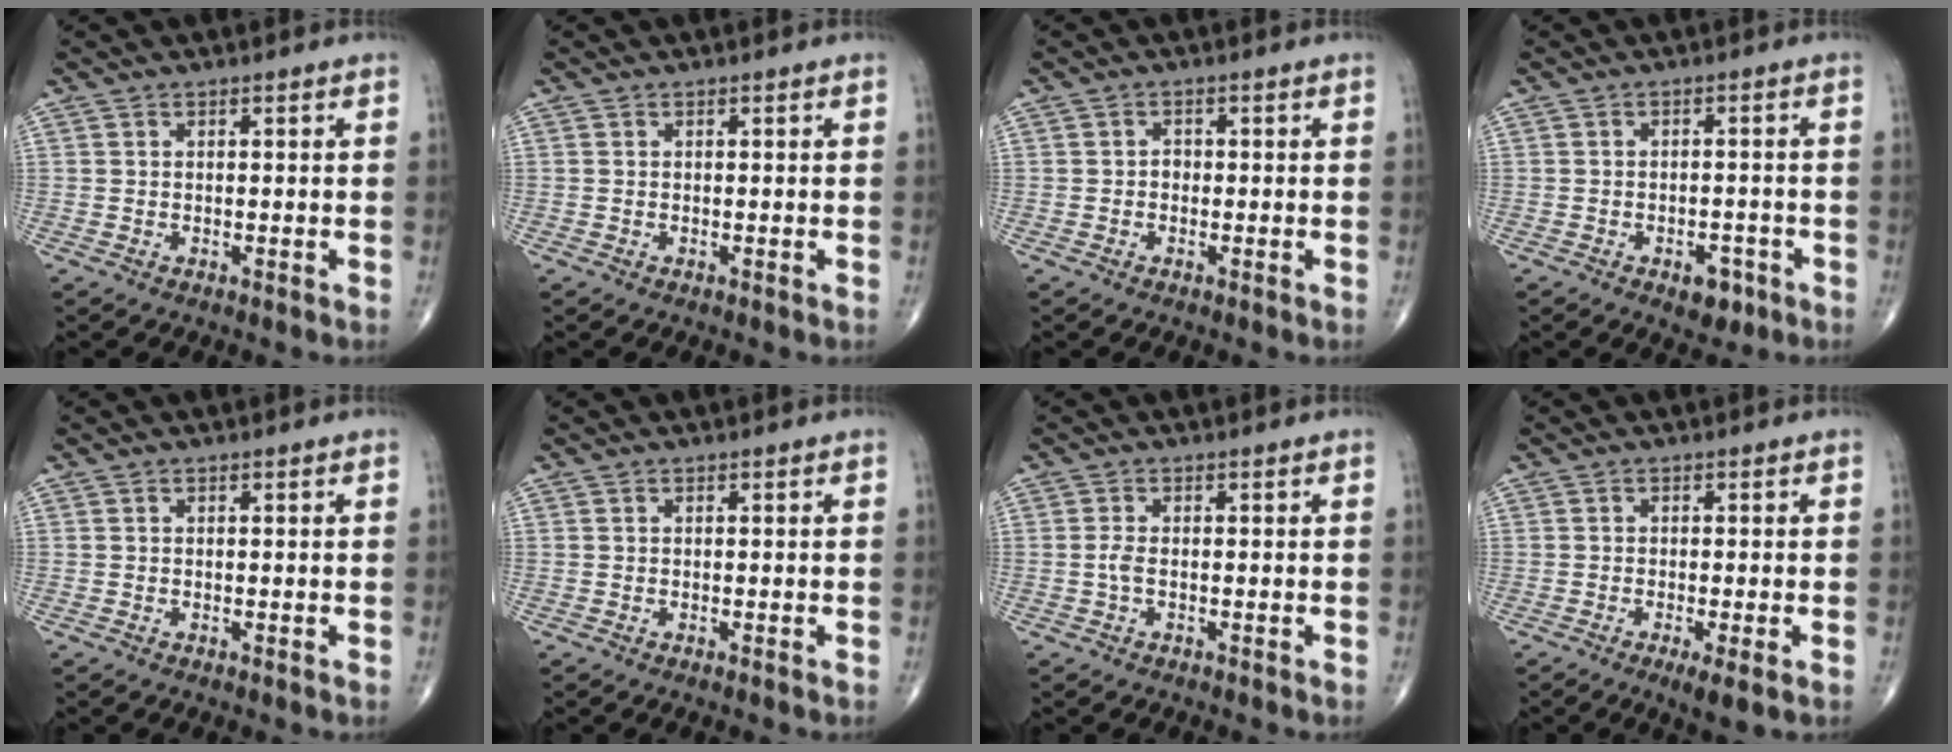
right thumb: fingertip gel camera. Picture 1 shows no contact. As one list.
[{"total": 0.0}, {"total": 1.2, "force": [-0.2, 0.9, 0.6], "torque": [-0.003, 0.004, -0.007]}, {"total": 4.3, "force": [-2.3, 2.5, 2.6], "torque": [-0.016, 0.013, -0.026]}, {"total": 0.0}, {"total": 0.0}, {"total": 1.5, "force": [-0.4, 0.5, 1.3], "torque": [-0.032, -0.001, -0.011]}, {"total": 3.6, "force": [-1.5, 0.5, 3.3], "torque": [-0.062, -0.011, -0.029]}]